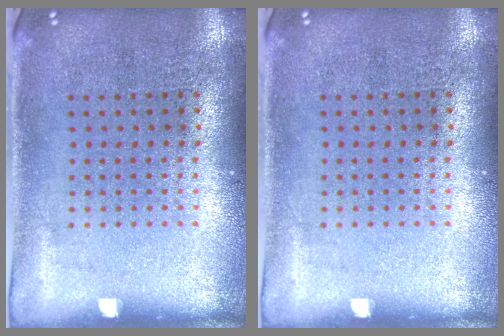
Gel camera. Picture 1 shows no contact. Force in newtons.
{"total": 0.0}